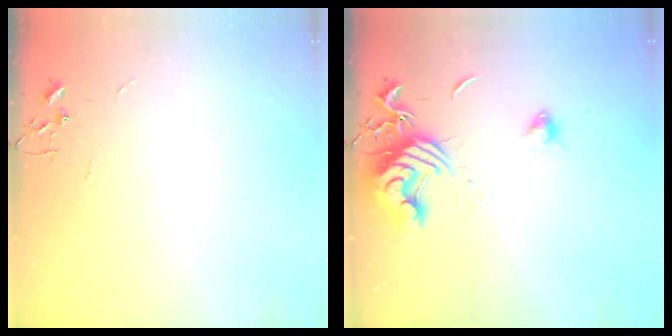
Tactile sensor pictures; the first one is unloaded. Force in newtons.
{"total": 12.9, "press": 12.8, "slide": 1.5}